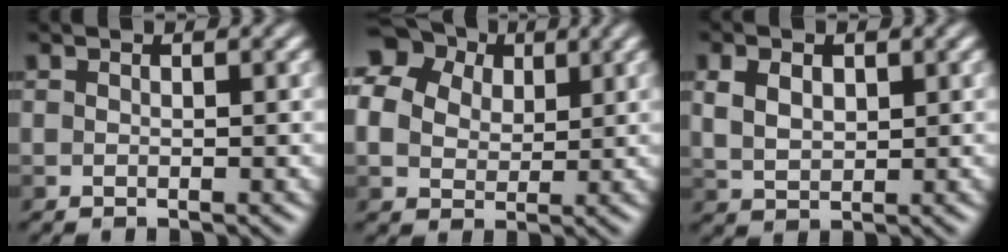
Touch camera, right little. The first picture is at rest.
{"total": 11.8, "force": [5.0, 8.9, 5.9], "torque": [-0.140, 0.032, 0.087]}
{"total": 3.0, "force": [0.7, 1.9, 2.2], "torque": [-0.048, 0.002, 0.015]}